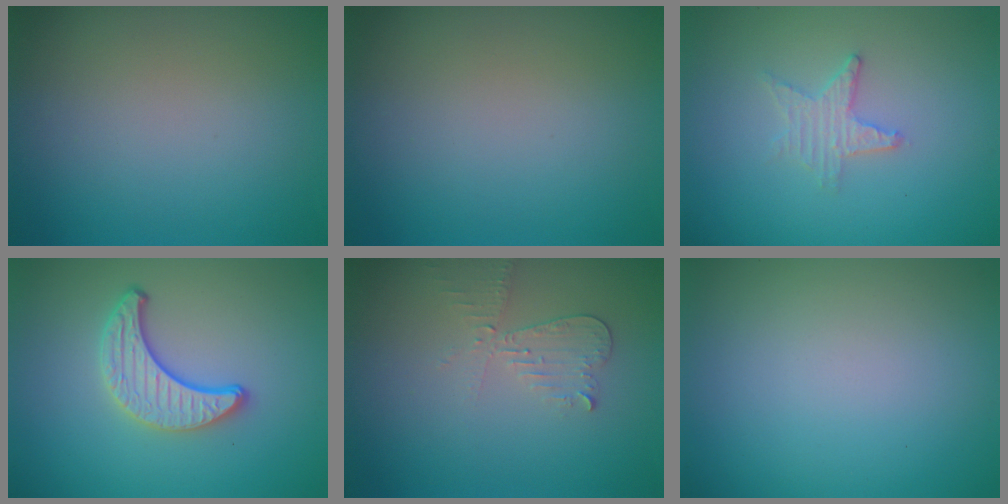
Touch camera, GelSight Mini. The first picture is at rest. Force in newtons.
{"total": 0.0}
{"total": 2.1, "press": 2.0, "slide": 0.4}
{"total": 3.6, "press": 3.1, "slide": 1.8}
{"total": 2.2, "press": 2.2, "slide": 0.1}
{"total": 0.0}